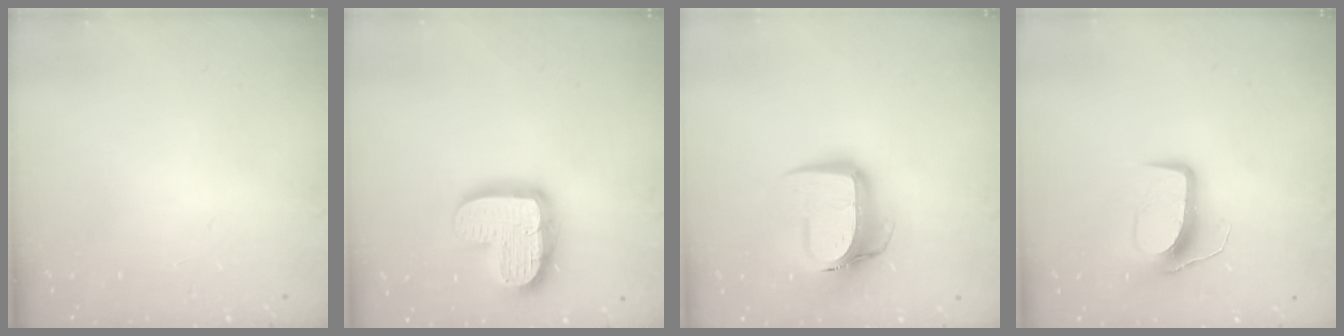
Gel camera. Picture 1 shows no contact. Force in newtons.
{"total": 17.1, "press": 17.0, "slide": 1.5}
{"total": 13.9, "press": 13.8, "slide": 1.4}
{"total": 9.7, "press": 9.7, "slide": 0.5}